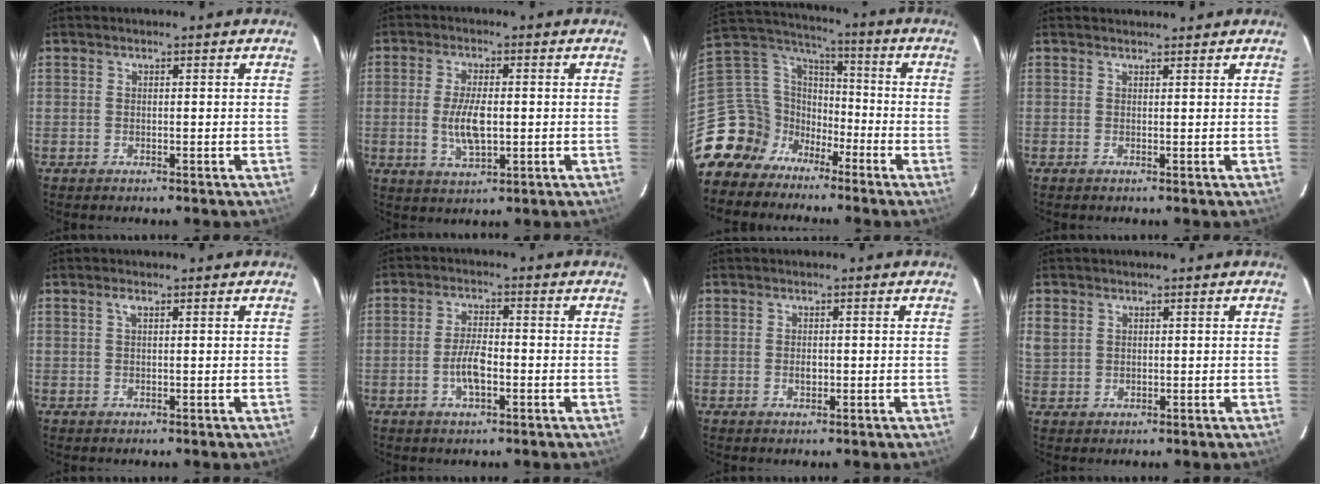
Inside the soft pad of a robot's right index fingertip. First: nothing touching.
{"total": 6.9, "force": [-0.6, 2.9, 6.2], "torque": [-0.123, -0.005, -0.007]}
{"total": 14.7, "force": [-9.6, 10.6, 3.4], "torque": [-0.096, 0.046, -0.181]}
{"total": 2.0, "force": [1.9, 0.6, 0.3], "torque": [-0.012, 0.008, 0.024]}
{"total": 0.9, "force": [0.5, 0.3, 0.8], "torque": [-0.016, 0.004, 0.007]}
{"total": 5.1, "force": [-1.8, 1.9, 4.4], "torque": [-0.092, 0.003, -0.031]}
{"total": 1.3, "force": [-0.2, 0.9, 0.9], "torque": [-0.016, 0.001, -0.003]}
{"total": 3.9, "force": [1.2, 3.3, 1.6], "torque": [-0.029, 0.003, 0.029]}